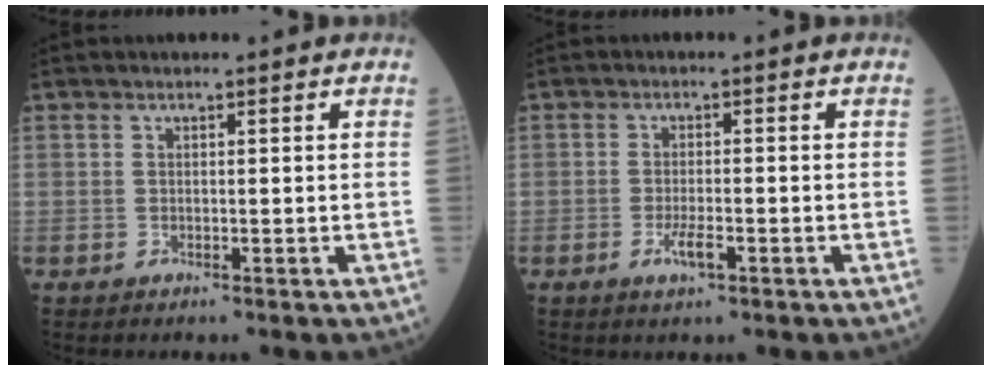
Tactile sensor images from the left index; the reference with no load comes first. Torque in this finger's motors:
{"motor_torque": [0.53, 0.21, 0.23, 0.07]}